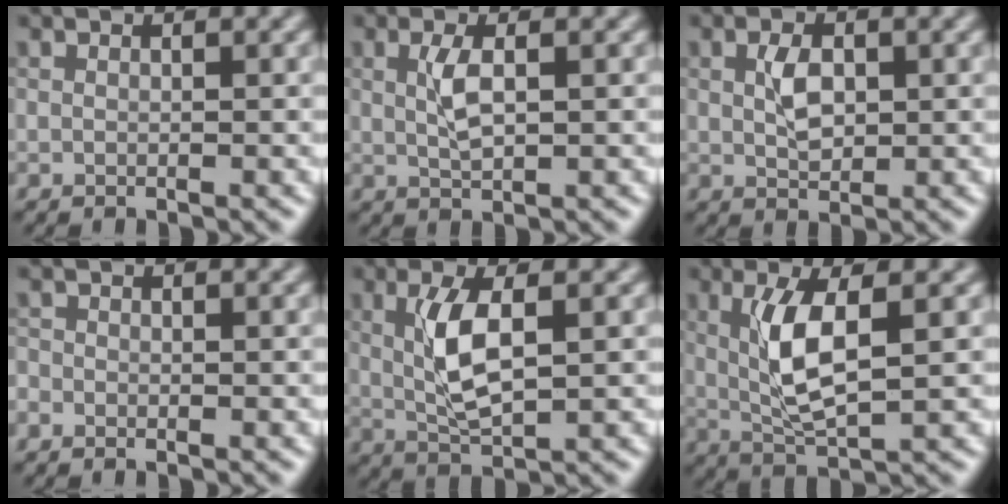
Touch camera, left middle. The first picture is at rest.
{"total": 2.0, "force": [0.3, 0.6, 1.9], "torque": [-0.046, 0.002, 0.011]}
{"total": 2.1, "force": [0.2, 1.3, 1.7], "torque": [-0.041, 0.002, 0.010]}
{"total": 0.6, "force": [-0.5, 0.5, 0.0], "torque": [-0.001, -0.004, -0.009]}
{"total": 4.3, "force": [0.5, 1.3, 4.1], "torque": [-0.087, 0.004, 0.017]}
{"total": 5.0, "force": [0.7, 1.3, 4.7], "torque": [-0.099, -0.001, 0.022]}